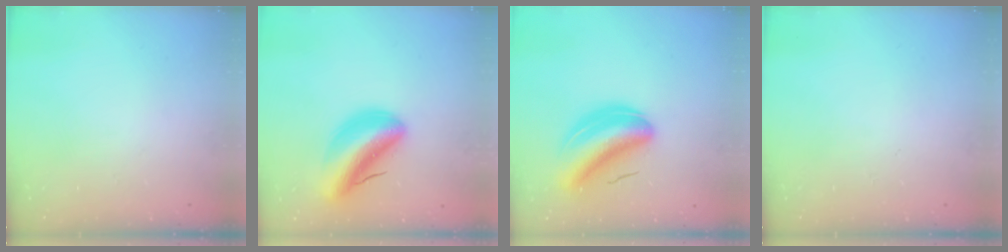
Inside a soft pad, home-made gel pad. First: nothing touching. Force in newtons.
{"total": 12.0, "press": 11.5, "slide": 3.7}
{"total": 10.0, "press": 9.6, "slide": 2.8}
{"total": 0.0}